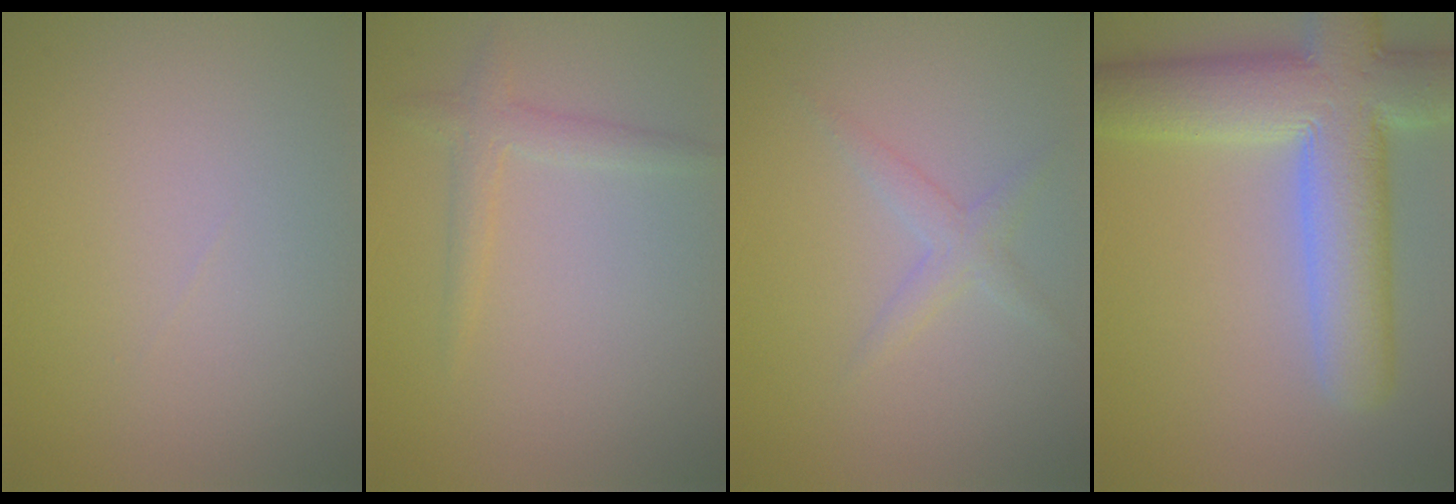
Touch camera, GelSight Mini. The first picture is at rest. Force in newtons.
{"total": 1.8, "press": 1.8, "slide": 0.0}
{"total": 1.7, "press": 1.7, "slide": 0.1}
{"total": 11.1, "press": 11.0, "slide": 1.0}